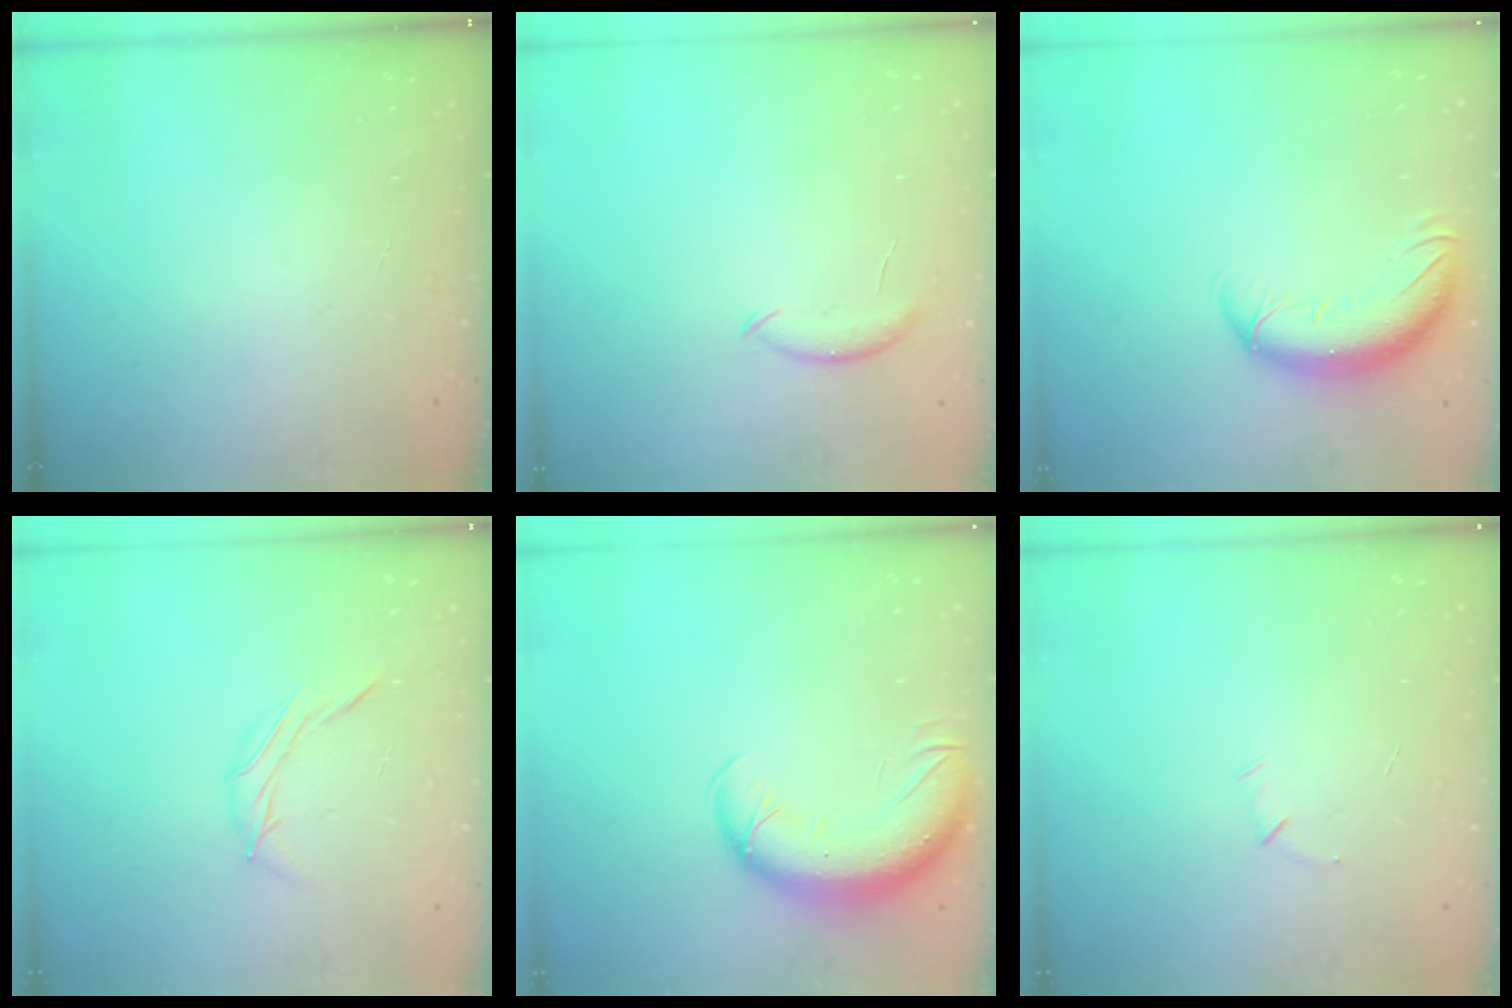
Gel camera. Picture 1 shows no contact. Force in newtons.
{"total": 7.1, "press": 7.0, "slide": 1.0}
{"total": 12.3, "press": 11.9, "slide": 3.1}
{"total": 5.7, "press": 5.6, "slide": 0.9}
{"total": 12.3, "press": 11.9, "slide": 3.0}
{"total": 3.9, "press": 3.8, "slide": 1.1}